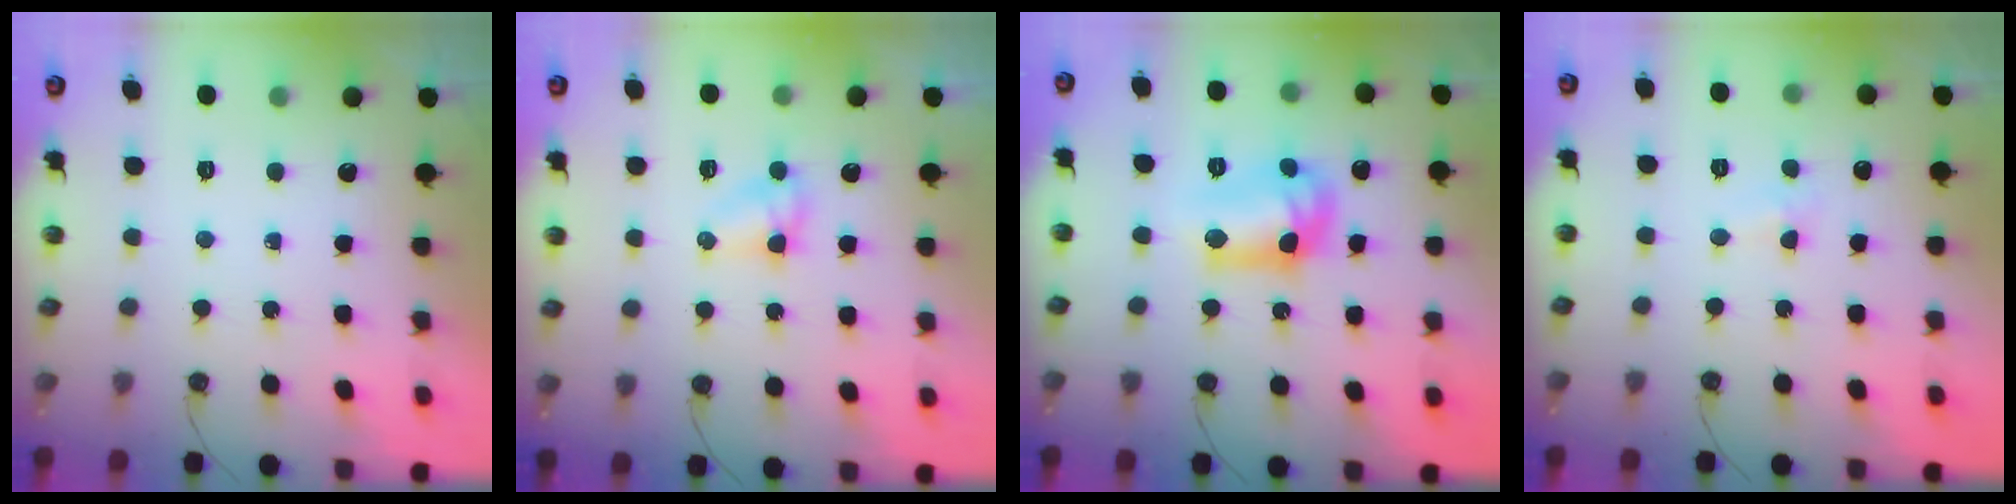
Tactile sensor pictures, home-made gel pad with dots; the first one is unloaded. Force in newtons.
{"total": 3.7, "press": 3.7, "slide": 0.5}
{"total": 13.3, "press": 12.7, "slide": 4.0}
{"total": 2.4, "press": 2.3, "slide": 0.4}